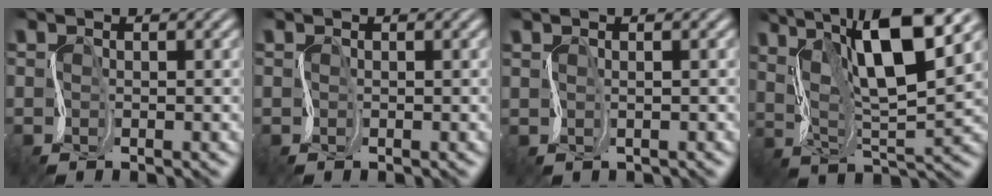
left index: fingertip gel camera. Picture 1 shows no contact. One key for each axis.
{"total": 0.0}
{"total": 1.3, "fx": 1.3, "fy": -0.1, "fz": -0.1, "tx": 0.010, "ty": 0.009, "tz": 0.014}
{"total": 9.9, "fx": 6.4, "fy": 1.6, "fz": 7.3, "tx": -0.131, "ty": 0.019, "tz": 0.106}